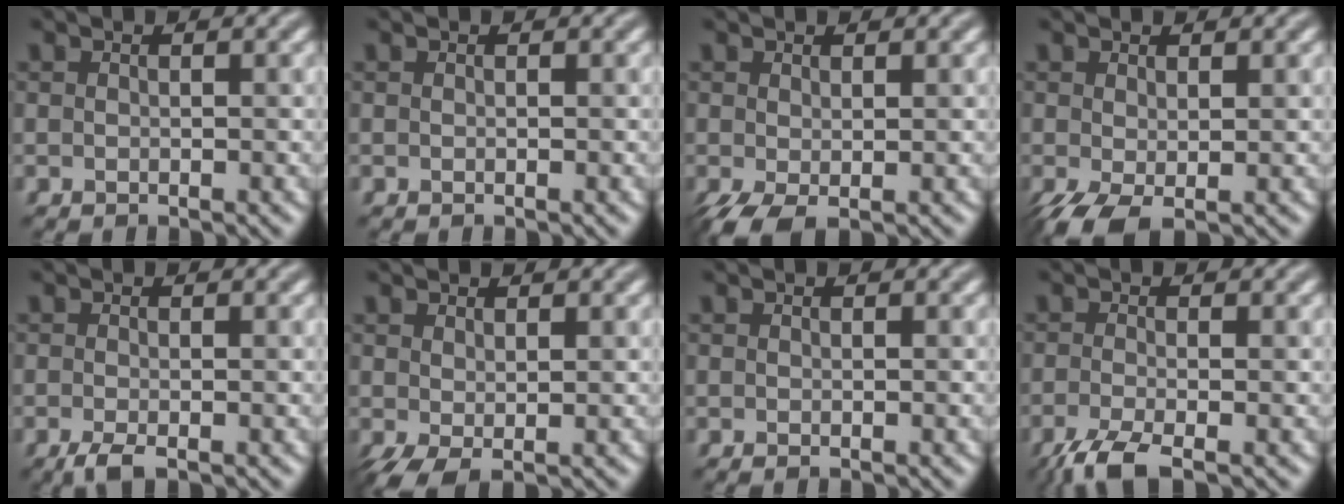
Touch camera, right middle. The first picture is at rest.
{"total": 0.0}
{"total": 2.2, "force": [-0.7, 0.9, 1.9], "torque": [-0.049, -0.007, -0.014]}
{"total": 2.9, "force": [-0.9, 1.3, 2.5], "torque": [-0.062, -0.010, -0.017]}
{"total": 1.7, "force": [-1.0, 0.4, 1.3], "torque": [-0.030, -0.005, -0.022]}
{"total": 2.0, "force": [-0.1, 0.9, 1.8], "torque": [-0.047, -0.003, -0.001]}
{"total": 0.0}
{"total": 3.5, "force": [-2.3, 0.8, 2.6], "torque": [-0.051, -0.010, -0.056]}